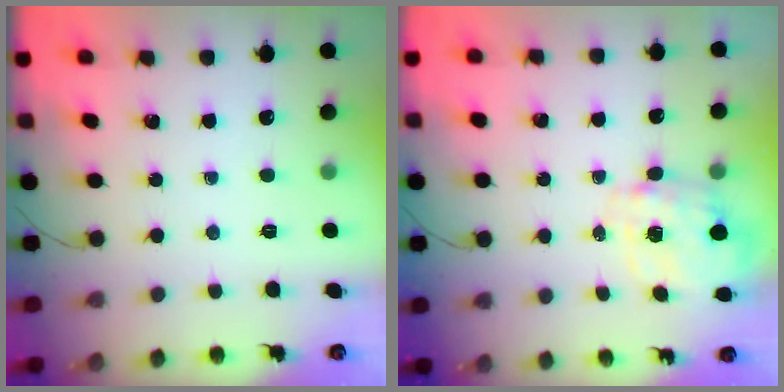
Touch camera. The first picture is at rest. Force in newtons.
{"total": 2.5, "press": 2.3, "slide": 1.0}